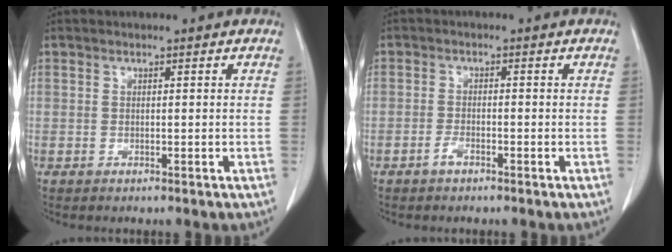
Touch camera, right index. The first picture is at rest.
{"total": 1.6, "force": [-1.1, 0.5, 1.0], "torque": [-0.019, 0.001, -0.020]}